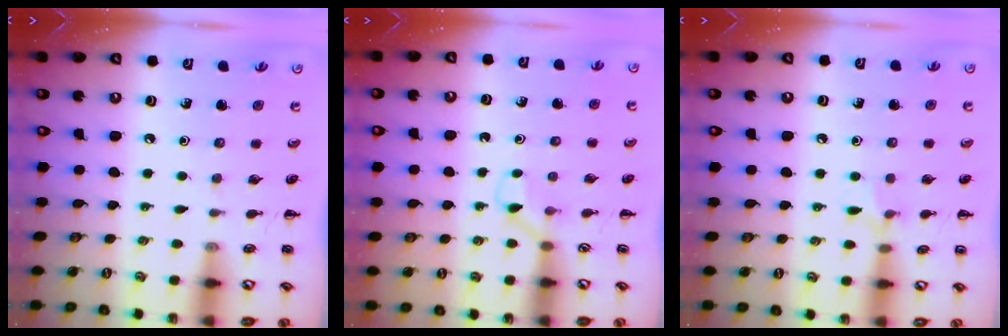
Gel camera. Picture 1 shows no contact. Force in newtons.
{"total": 2.1, "press": 2.0, "slide": 0.8}
{"total": 5.7, "press": 5.4, "slide": 2.0}